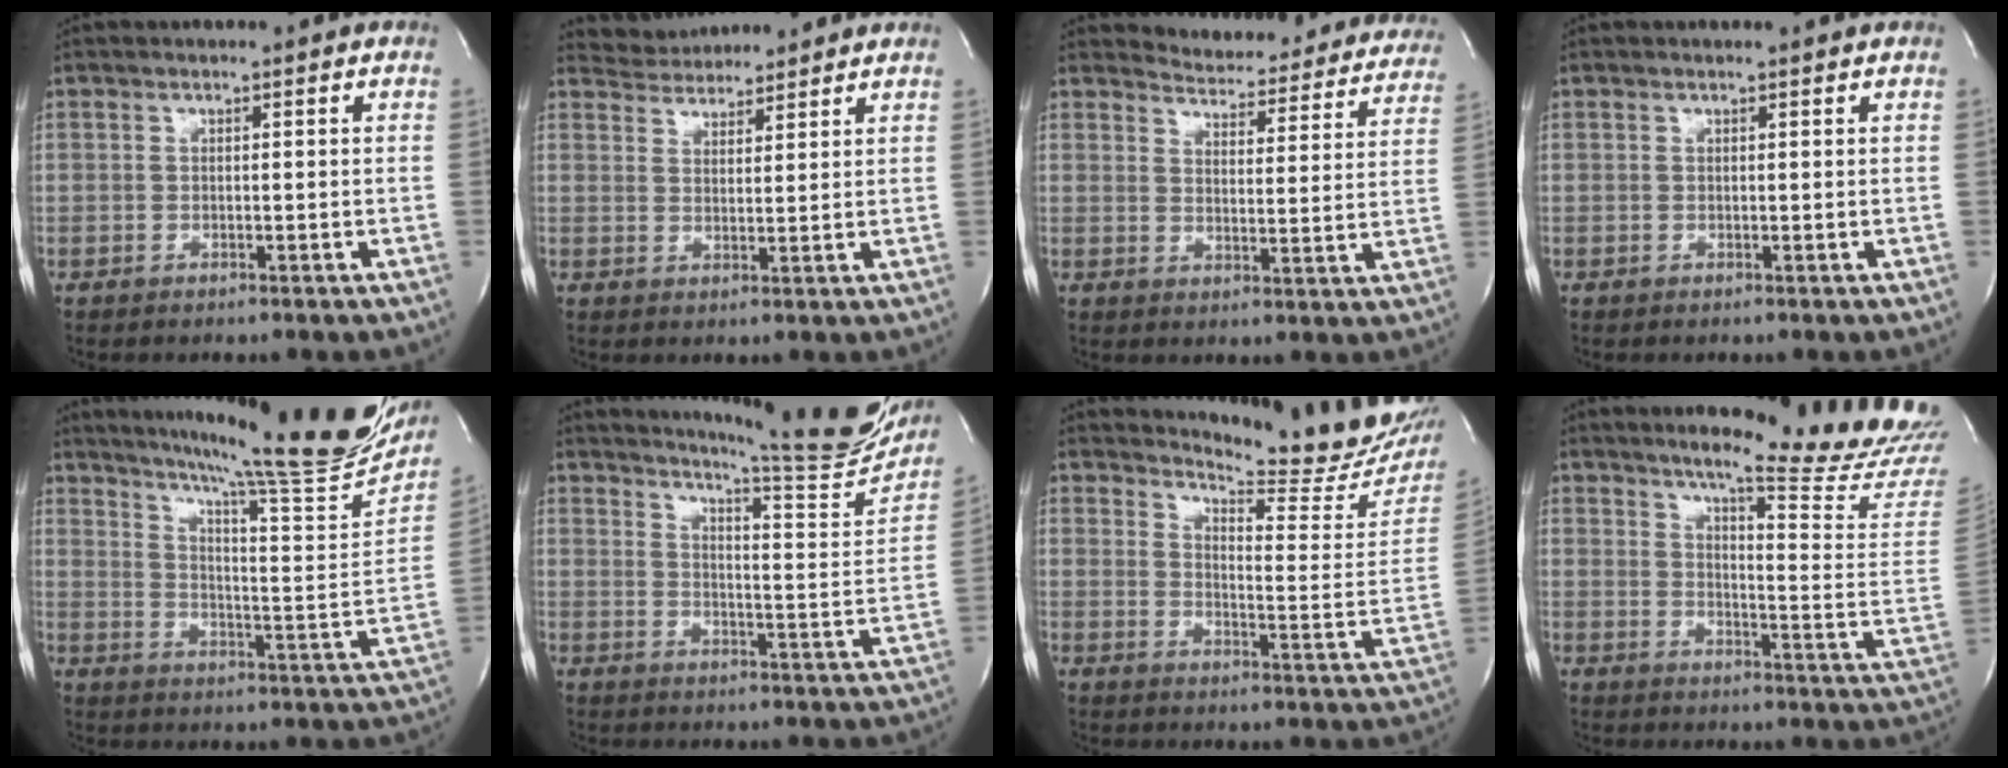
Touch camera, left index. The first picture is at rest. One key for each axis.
{"total": 6.1, "fx": 5.9, "fy": 1.2, "fz": 0.2, "tx": -0.007, "ty": 0.022, "tz": 0.092}
{"total": 18.8, "fx": 18.0, "fy": 4.3, "fz": 3.1, "tx": -0.022, "ty": -0.060, "tz": 0.197}
{"total": 1.0, "fx": 1.0, "fy": -0.1, "fz": 0.0, "tx": -0.010, "ty": -0.004, "tz": 0.011}
{"total": 27.0, "fx": 23.1, "fy": 1.4, "fz": 13.9, "tx": -0.216, "ty": -0.068, "tz": 0.300}
{"total": 20.7, "fx": 19.0, "fy": 0.9, "fz": 8.3, "tx": -0.122, "ty": -0.082, "tz": 0.231}
{"total": 18.9, "fx": 18.2, "fy": 1.3, "fz": 5.1, "tx": -0.074, "ty": -0.118, "tz": 0.213}
{"total": 21.7, "fx": 19.4, "fy": -0.4, "fz": 9.8, "tx": -0.140, "ty": -0.115, "tz": 0.234}